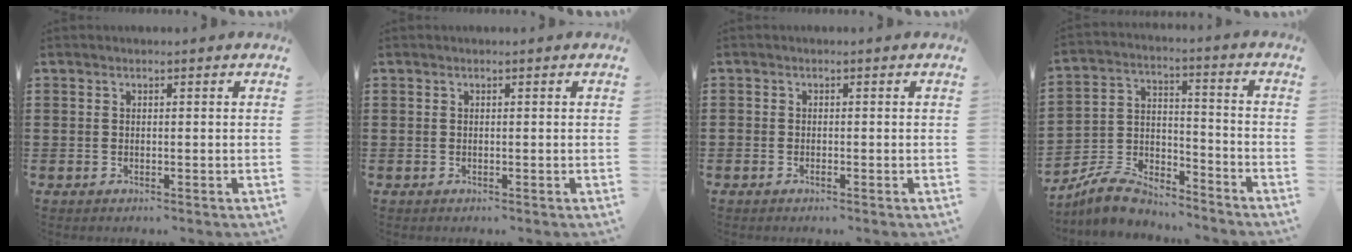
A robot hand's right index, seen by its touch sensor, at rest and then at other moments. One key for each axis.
{"total": 0.0}
{"total": 0.6, "fx": -0.4, "fy": 0.3, "fz": 0.3, "tx": -0.007, "ty": -0.002, "tz": -0.008}
{"total": 7.5, "fx": -6.9, "fy": 2.2, "fz": 1.7, "tx": -0.048, "ty": 0.012, "tz": -0.138}